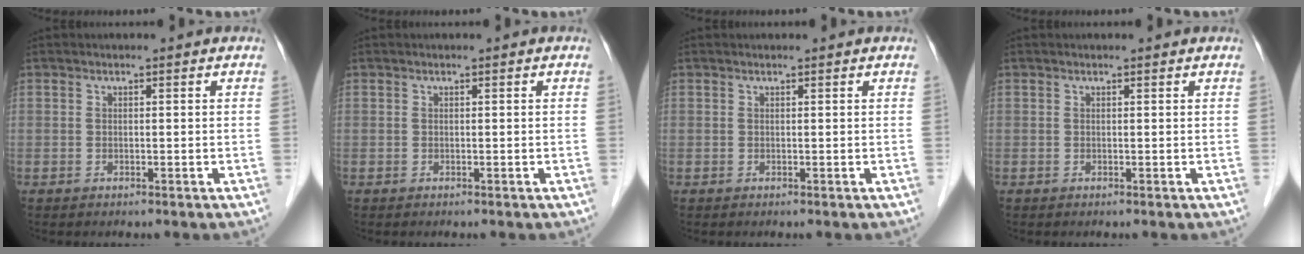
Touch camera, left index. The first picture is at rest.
{"total": 0.0}
{"total": 0.6, "force": [0.6, 0.1, 0.1], "torque": [-0.004, 0.007, 0.008]}
{"total": 0.5, "force": [0.5, 0.1, 0.0], "torque": [-0.007, 0.003, 0.004]}